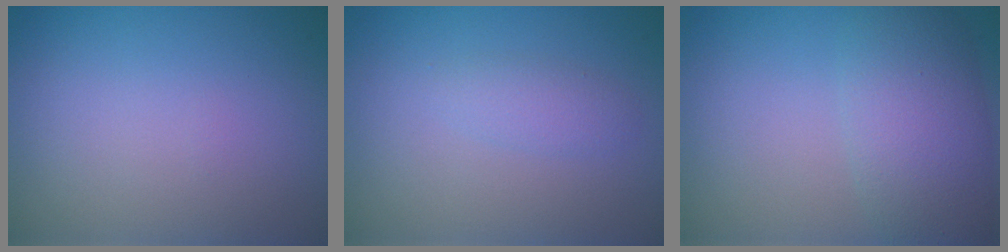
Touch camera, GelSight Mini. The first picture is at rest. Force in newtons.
{"total": 1.3, "press": 1.3, "slide": 0.0}
{"total": 5.0, "press": 5.0, "slide": 0.4}